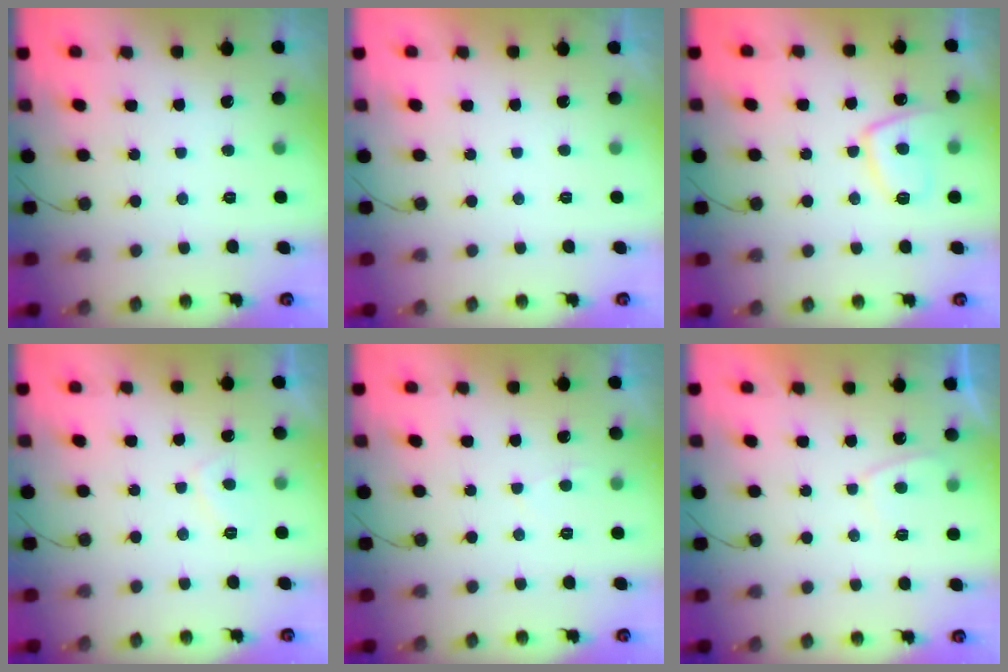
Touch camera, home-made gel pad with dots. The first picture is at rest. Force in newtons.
{"total": 2.2, "press": 2.1, "slide": 0.4}
{"total": 8.8, "press": 8.7, "slide": 1.1}
{"total": 2.2, "press": 2.1, "slide": 0.8}
{"total": 2.0, "press": 1.9, "slide": 0.3}
{"total": 2.7, "press": 2.6, "slide": 0.8}